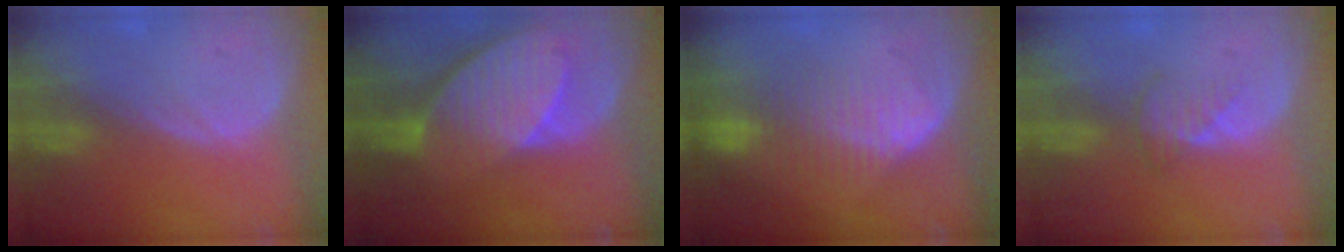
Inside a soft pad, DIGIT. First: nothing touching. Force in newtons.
{"total": 10.2, "press": 8.9, "slide": 5.0}
{"total": 8.2, "press": 7.5, "slide": 3.5}
{"total": 2.5, "press": 2.5, "slide": 0.2}